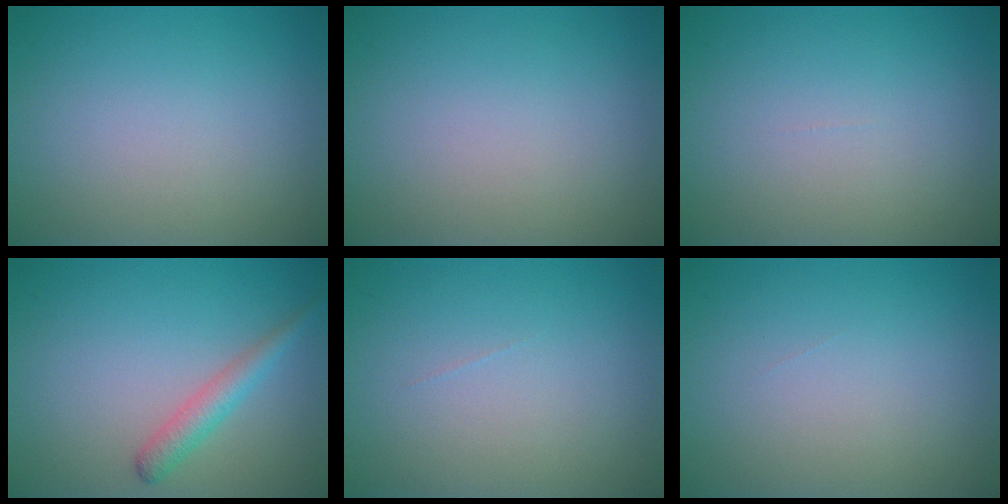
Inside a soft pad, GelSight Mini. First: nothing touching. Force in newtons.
{"total": 0.0}
{"total": 0.0}
{"total": 2.2, "press": 2.2, "slide": 0.1}
{"total": 0.0}
{"total": 0.0}